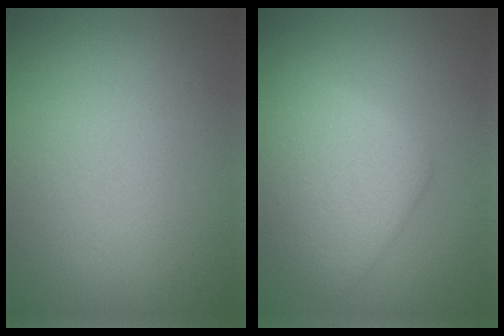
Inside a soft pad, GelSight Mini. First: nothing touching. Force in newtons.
{"total": 4.8, "press": 4.8, "slide": 0.1}